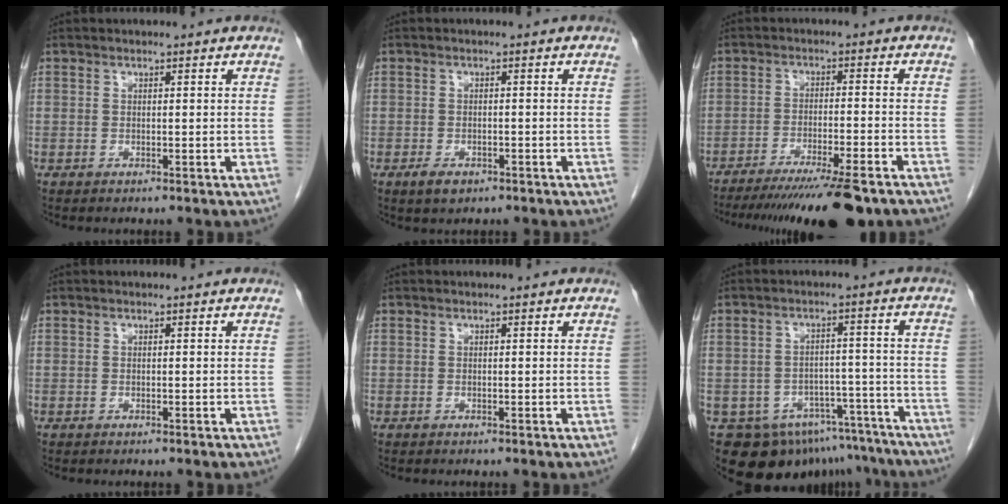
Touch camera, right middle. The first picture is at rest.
{"total": 2.6, "force": [-1.6, 1.3, 1.6], "torque": [-0.035, -0.003, -0.018]}
{"total": 14.8, "force": [-11.9, 0.9, 8.8], "torque": [-0.114, -0.035, -0.179]}
{"total": 0.0}
{"total": 0.0}
{"total": 15.2, "force": [-11.7, 8.7, 4.4], "torque": [-0.065, 0.029, -0.141]}